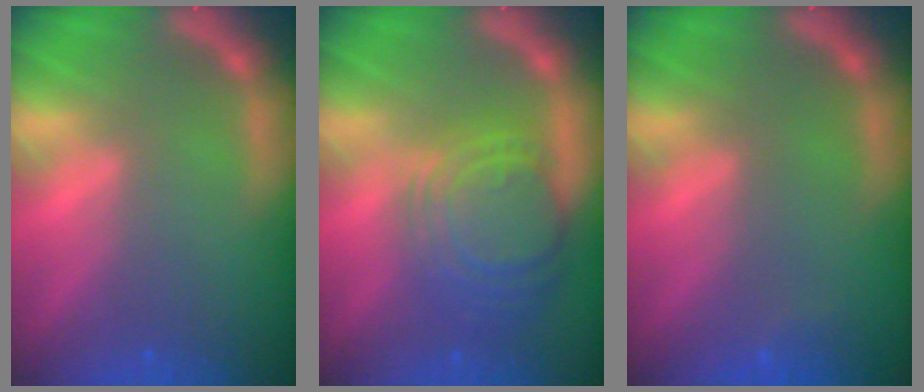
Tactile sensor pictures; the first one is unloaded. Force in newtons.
{"total": 9.1}
{"total": 0.9}